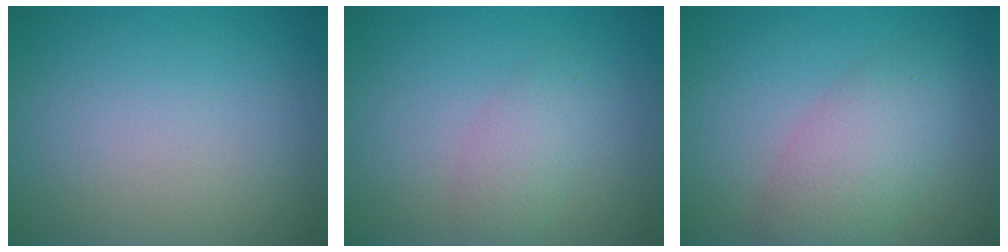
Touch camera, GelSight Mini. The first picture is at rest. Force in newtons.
{"total": 2.3, "press": 2.3, "slide": 0.1}
{"total": 4.8, "press": 4.8, "slide": 0.3}